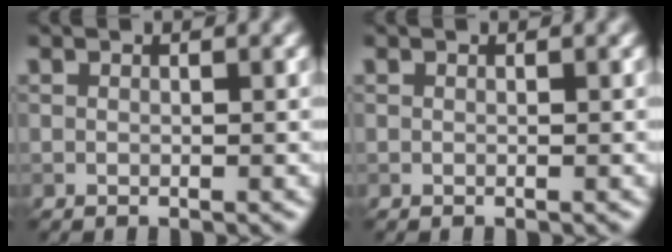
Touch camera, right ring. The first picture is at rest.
{"total": 0.0}